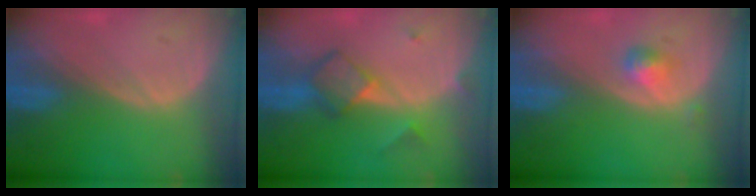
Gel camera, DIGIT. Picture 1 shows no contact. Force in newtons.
{"total": 5.5, "press": 5.4, "slide": 1.0}
{"total": 2.2, "press": 2.2, "slide": 0.2}